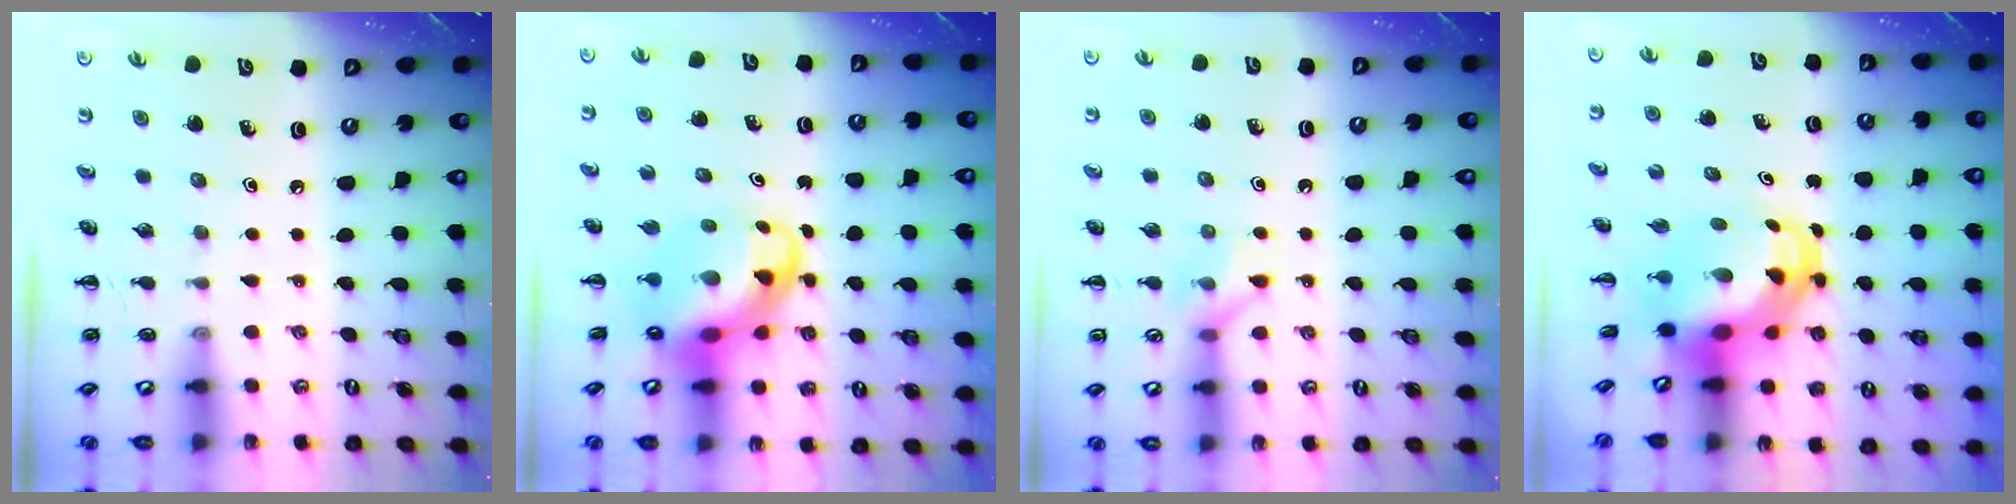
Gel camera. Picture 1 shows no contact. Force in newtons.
{"total": 7.6, "press": 7.3, "slide": 2.1}
{"total": 6.5, "press": 6.5, "slide": 0.3}
{"total": 7.1, "press": 6.9, "slide": 1.6}